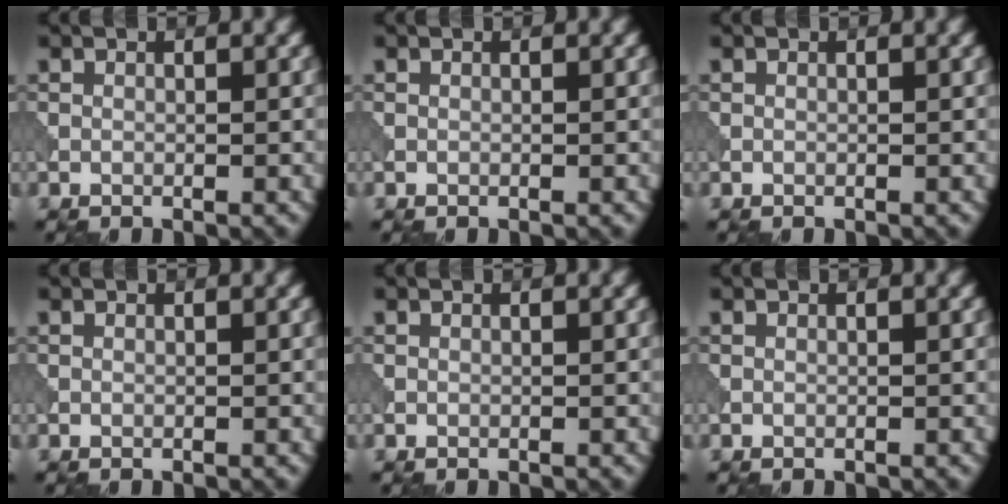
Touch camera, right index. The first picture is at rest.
{"total": 0.0}
{"total": 0.0}
{"total": 0.0}
{"total": 0.0}
{"total": 0.0}